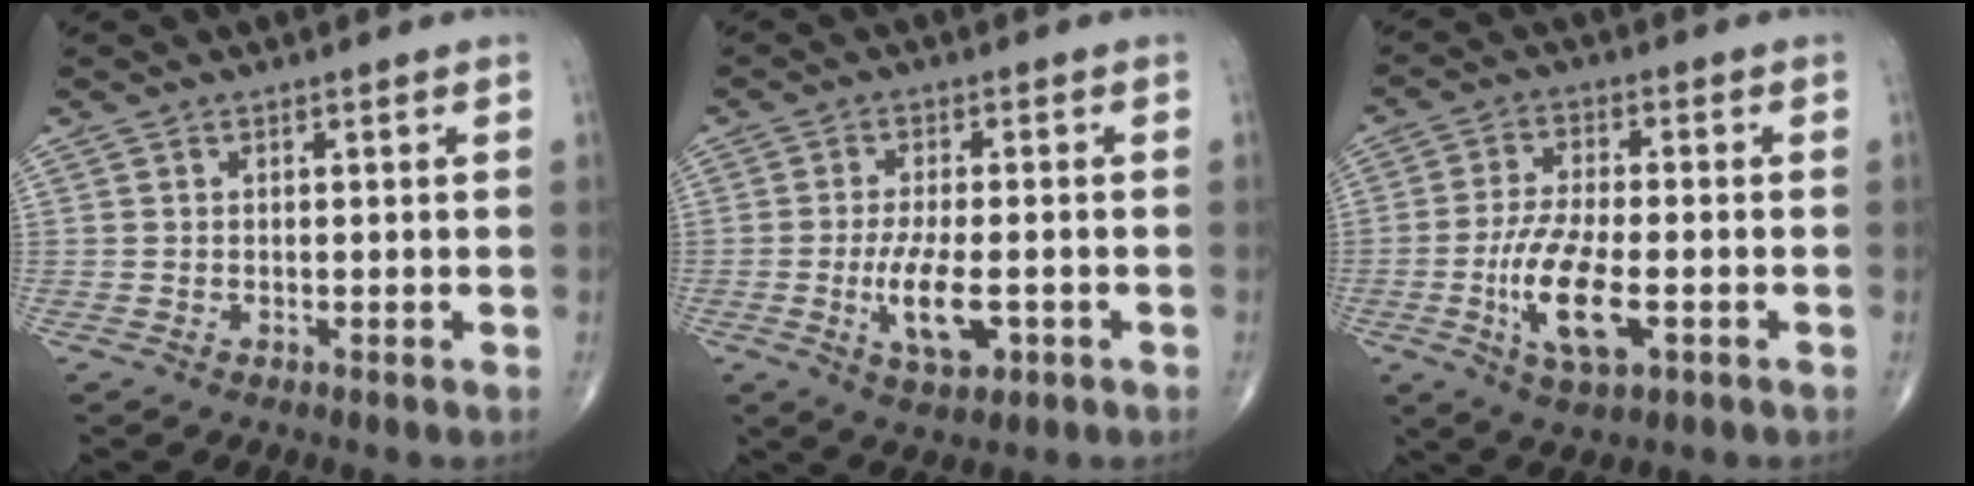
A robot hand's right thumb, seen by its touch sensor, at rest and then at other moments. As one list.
[{"total": 8.0, "force": [-2.2, 3.2, 7.0], "torque": [-0.128, -0.005, -0.034]}, {"total": 11.2, "force": [-3.2, 4.2, 9.9], "torque": [-0.196, 0.003, -0.056]}]